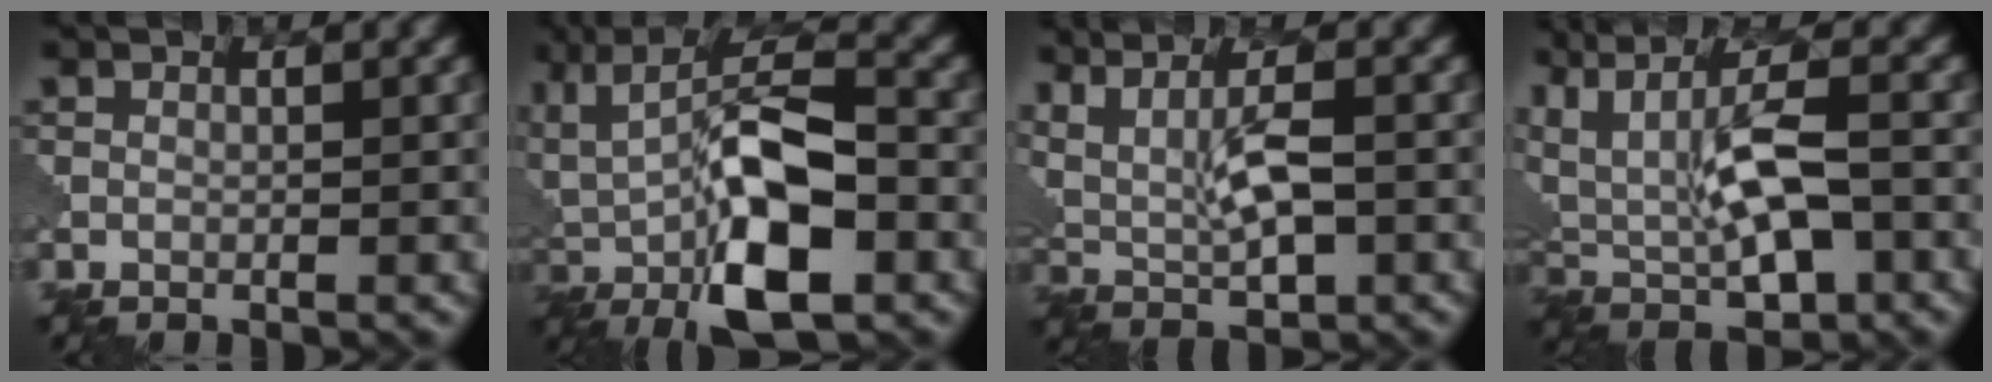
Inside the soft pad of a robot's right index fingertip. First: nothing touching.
{"total": 11.6, "force": [-1.6, 4.8, 10.4], "torque": [-0.172, 0.008, -0.036]}
{"total": 5.1, "force": [1.9, 1.8, 4.4], "torque": [-0.096, -0.002, 0.046]}
{"total": 9.1, "force": [1.5, 4.2, 8.0], "torque": [-0.149, 0.010, 0.023]}